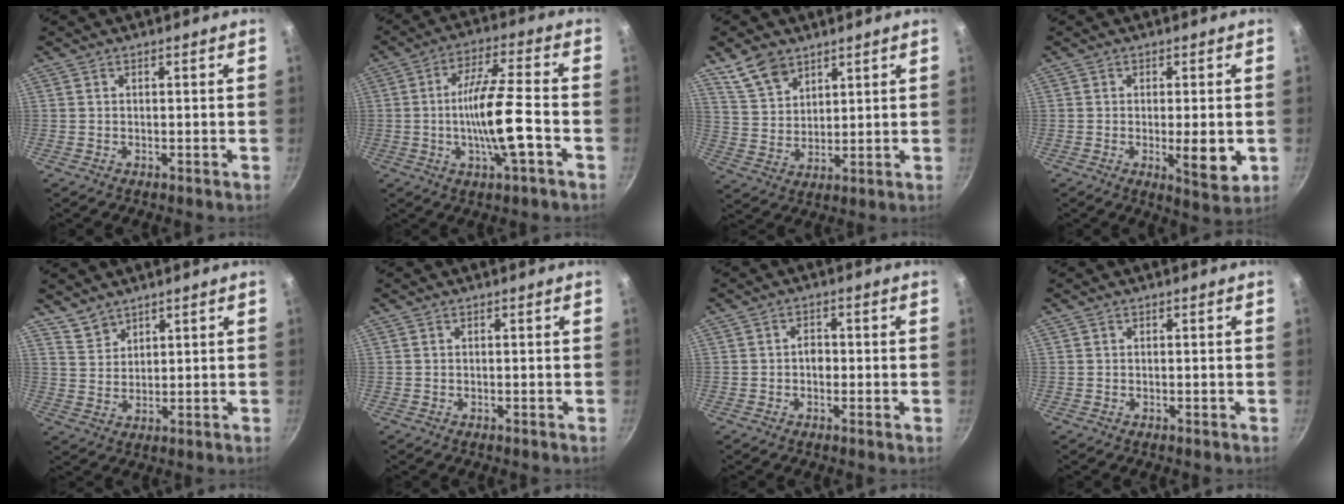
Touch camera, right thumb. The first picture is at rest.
{"total": 12.2, "force": [-3.0, 2.2, 11.6], "torque": [-0.208, 0.021, -0.059]}
{"total": 8.1, "force": [5.6, 4.7, 3.4], "torque": [-0.045, -0.018, 0.118]}
{"total": 6.8, "force": [-1.1, 2.1, 6.4], "torque": [-0.086, -0.011, -0.011]}
{"total": 4.2, "force": [3.7, 2.0, 0.6], "torque": [-0.005, -0.010, 0.078]}
{"total": 0.0}
{"total": 2.4, "force": [-0.3, 1.8, 1.6], "torque": [-0.014, 0.005, -0.008]}
{"total": 0.0}